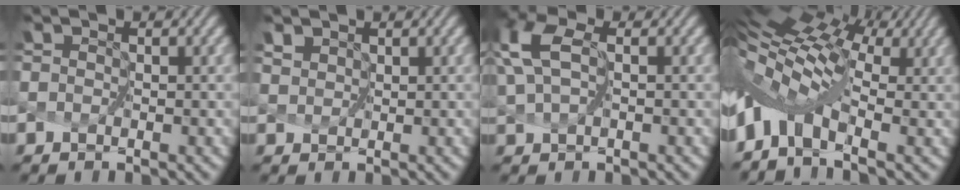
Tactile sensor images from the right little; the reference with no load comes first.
{"total": 1.2, "force": [1.2, 0.4, -0.1], "torque": [0.016, 0.002, 0.016]}
{"total": 2.7, "force": [1.0, 1.2, 2.2], "torque": [-0.053, 0.006, 0.014]}
{"total": 9.2, "force": [2.4, 4.2, 7.8], "torque": [-0.152, 0.017, 0.047]}